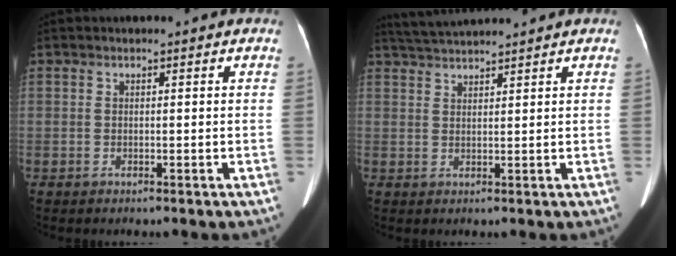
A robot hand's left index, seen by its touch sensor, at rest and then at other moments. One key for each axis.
{"total": 4.7, "fx": 4.4, "fy": -0.9, "fz": 1.2, "tx": -0.023, "ty": 0.022, "tz": 0.085}